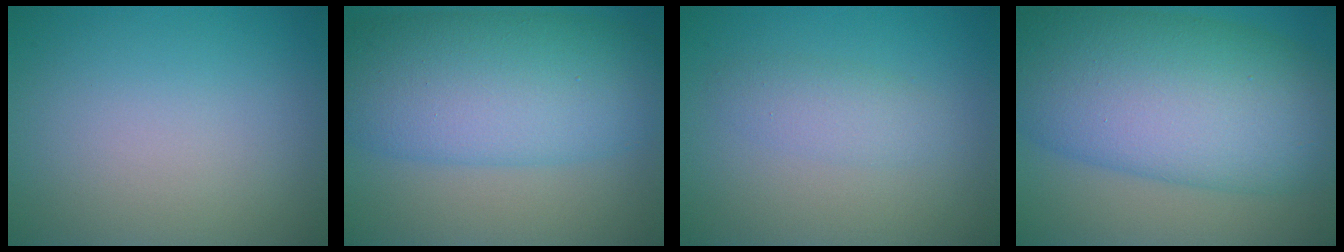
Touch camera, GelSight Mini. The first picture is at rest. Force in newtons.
{"total": 10.6, "press": 10.6, "slide": 0.2}
{"total": 1.9, "press": 1.9, "slide": 0.1}
{"total": 14.5, "press": 14.5, "slide": 0.1}